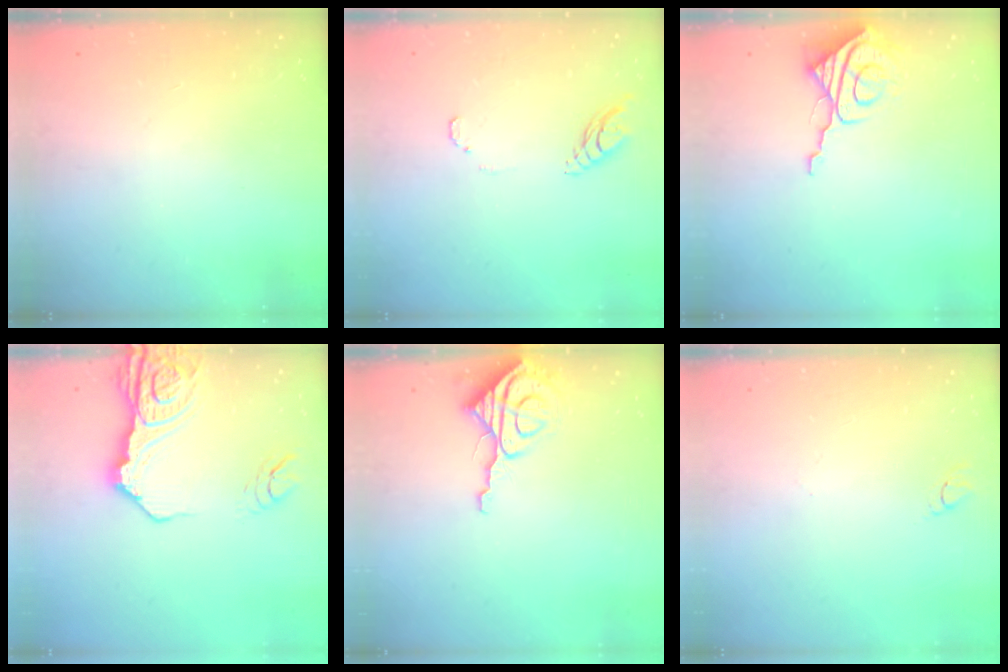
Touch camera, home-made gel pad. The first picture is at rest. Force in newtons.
{"total": 8.1, "press": 8.1, "slide": 0.7}
{"total": 8.4, "press": 8.4, "slide": 0.9}
{"total": 18.8, "press": 18.7, "slide": 2.3}
{"total": 7.7, "press": 7.7, "slide": 0.6}
{"total": 2.8, "press": 2.8, "slide": 0.3}